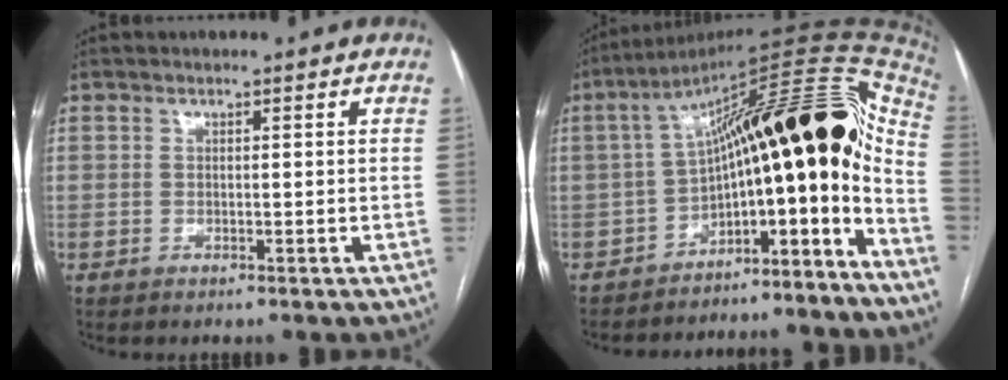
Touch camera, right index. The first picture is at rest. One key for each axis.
{"total": 23.3, "fx": -8.6, "fy": 6.4, "fz": 20.7, "tx": -0.243, "ty": 0.083, "tz": -0.117}